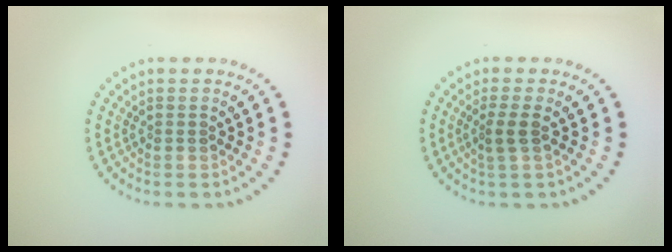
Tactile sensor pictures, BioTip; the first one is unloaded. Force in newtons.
{"total": 1.6, "press": 1.3, "slide": 0.9}